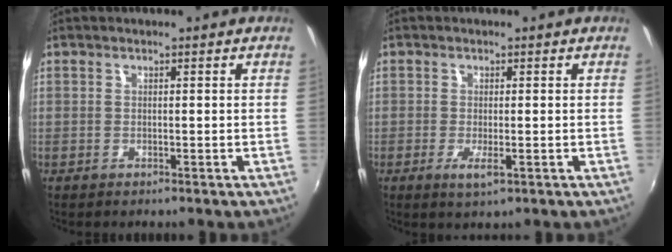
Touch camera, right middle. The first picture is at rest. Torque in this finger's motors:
{"motor_torque": [0.99, -1.16, 0.14, 0.05]}